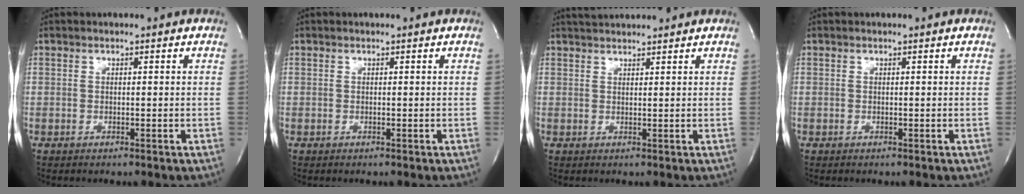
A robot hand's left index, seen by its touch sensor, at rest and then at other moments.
{"total": 0.0}
{"total": 4.3, "force": [4.2, 0.1, 0.9], "torque": [-0.018, 0.032, 0.066]}
{"total": 0.0}